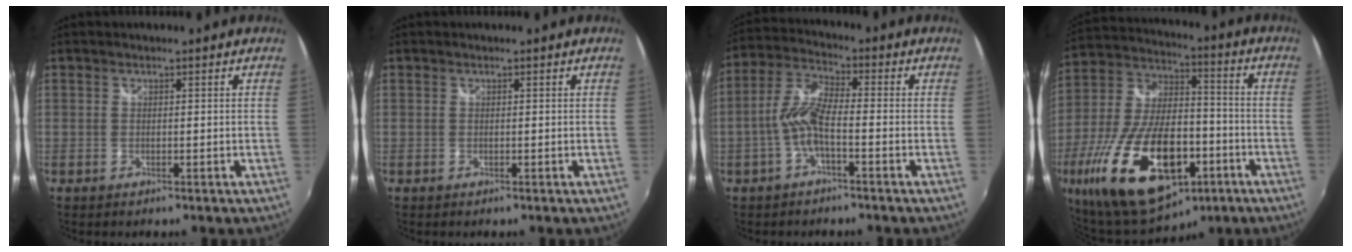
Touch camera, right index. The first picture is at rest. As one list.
[{"total": 0.0}, {"total": 6.9, "force": [-2.3, 1.9, 6.3], "torque": [-0.143, 0.012, -0.046]}, {"total": 27.5, "force": [-12.0, 13.9, 20.5], "torque": [-0.415, -0.027, -0.188]}]